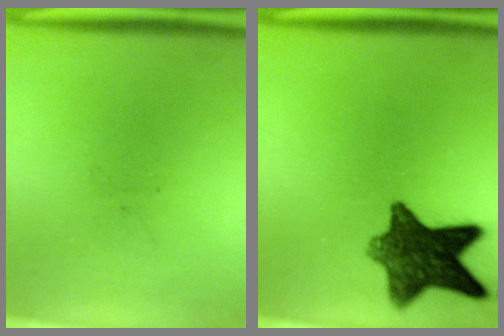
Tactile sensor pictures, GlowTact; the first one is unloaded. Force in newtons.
{"total": 11.0}